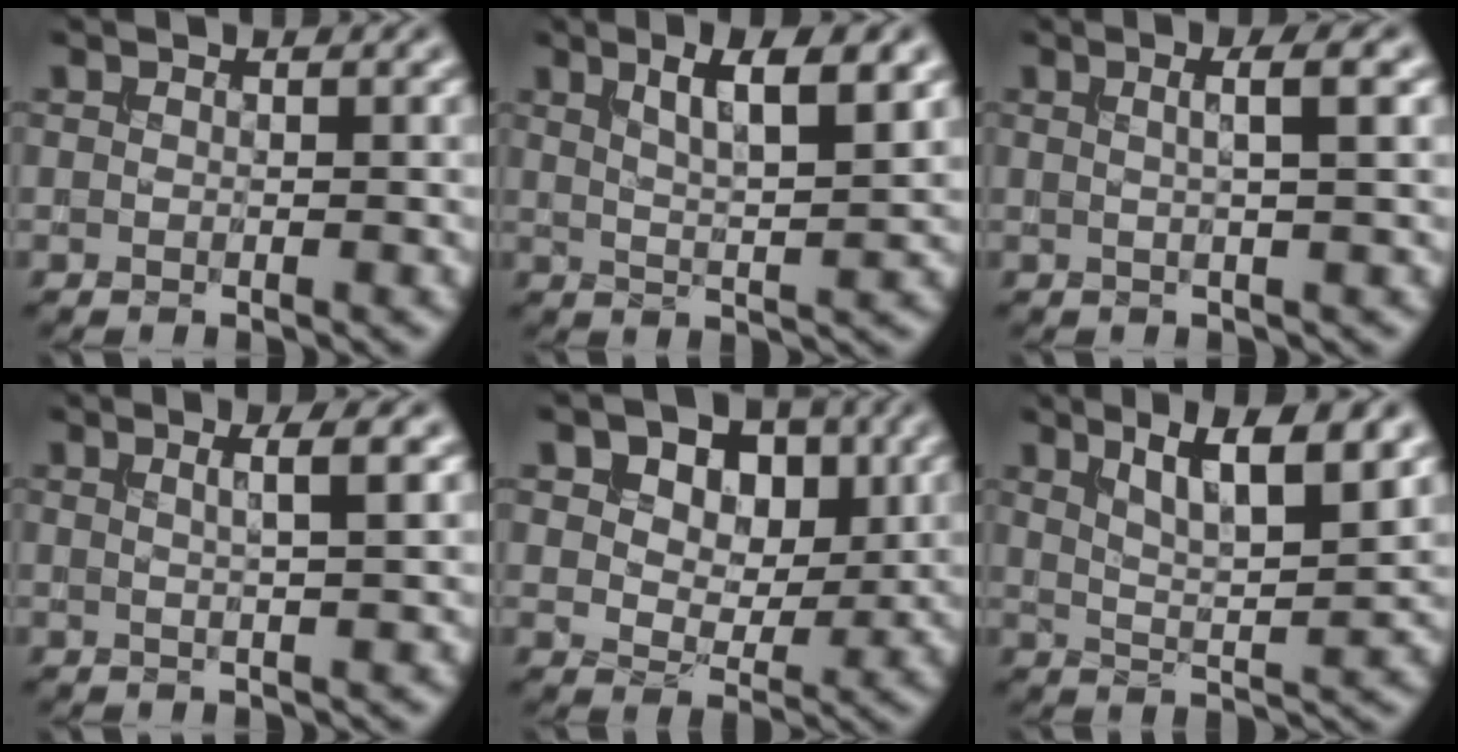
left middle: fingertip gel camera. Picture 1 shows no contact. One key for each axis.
{"total": 5.3, "fx": 2.6, "fy": 1.4, "fz": 4.4, "tx": -0.059, "ty": 0.000, "tz": 0.043}
{"total": 2.8, "fx": 0.7, "fy": 0.8, "fz": 2.6, "tx": -0.027, "ty": 0.008, "tz": 0.000}
{"total": 2.7, "fx": 0.9, "fy": 0.8, "fz": 2.4, "tx": -0.022, "ty": 0.008, "tz": 0.004}
{"total": 8.6, "fx": 3.8, "fy": 5.8, "fz": 5.1, "tx": -0.078, "ty": 0.007, "tz": 0.050}
{"total": 6.5, "fx": 3.5, "fy": 1.6, "fz": 5.2, "tx": -0.072, "ty": 0.002, "tz": 0.060}